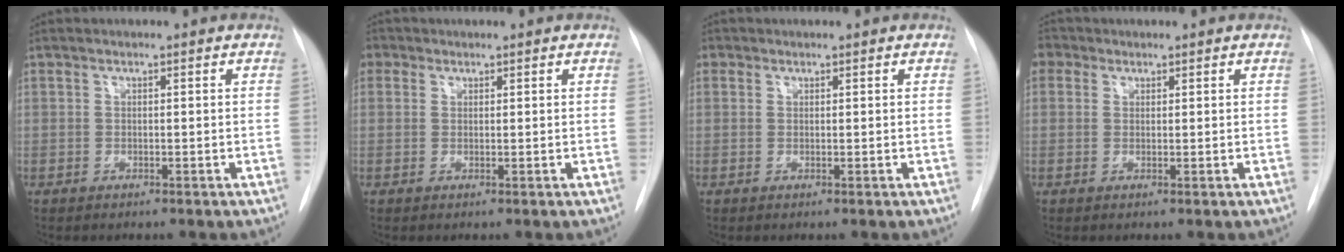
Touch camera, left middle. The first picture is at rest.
{"total": 1.8, "force": [0.8, 1.6, 0.2], "torque": [0.004, 0.005, 0.009]}
{"total": 0.8, "force": [0.3, 0.7, 0.0], "torque": [0.010, 0.000, 0.001]}
{"total": 2.4, "force": [1.1, 2.1, 0.5], "torque": [-0.004, 0.009, 0.016]}